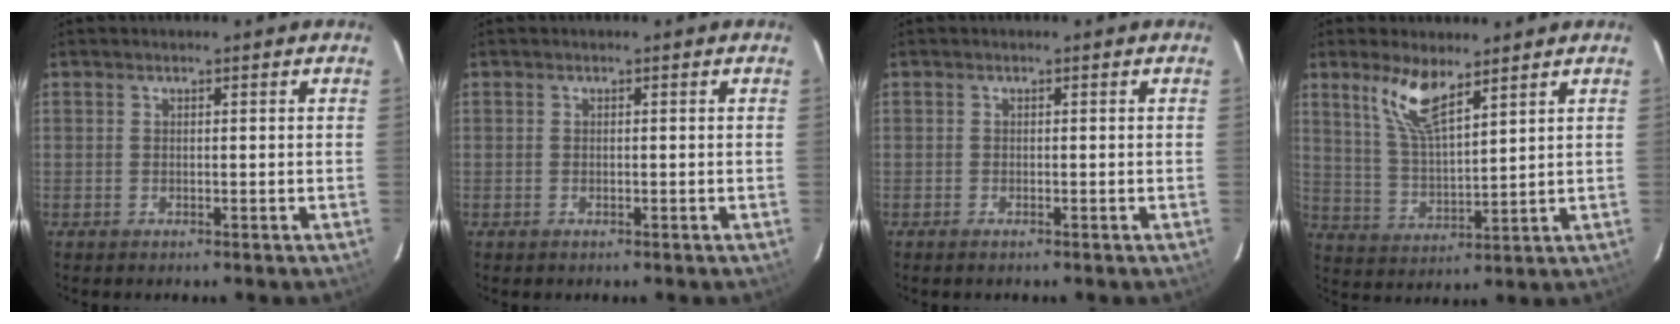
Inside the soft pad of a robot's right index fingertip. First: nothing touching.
{"total": 0.5, "force": [-0.2, 0.4, 0.3], "torque": [-0.004, 0.001, -0.004]}
{"total": 0.7, "force": [-0.5, 0.2, 0.3], "torque": [-0.008, -0.001, -0.012]}
{"total": 8.8, "force": [5.9, 2.4, 6.1], "torque": [-0.122, 0.002, 0.123]}